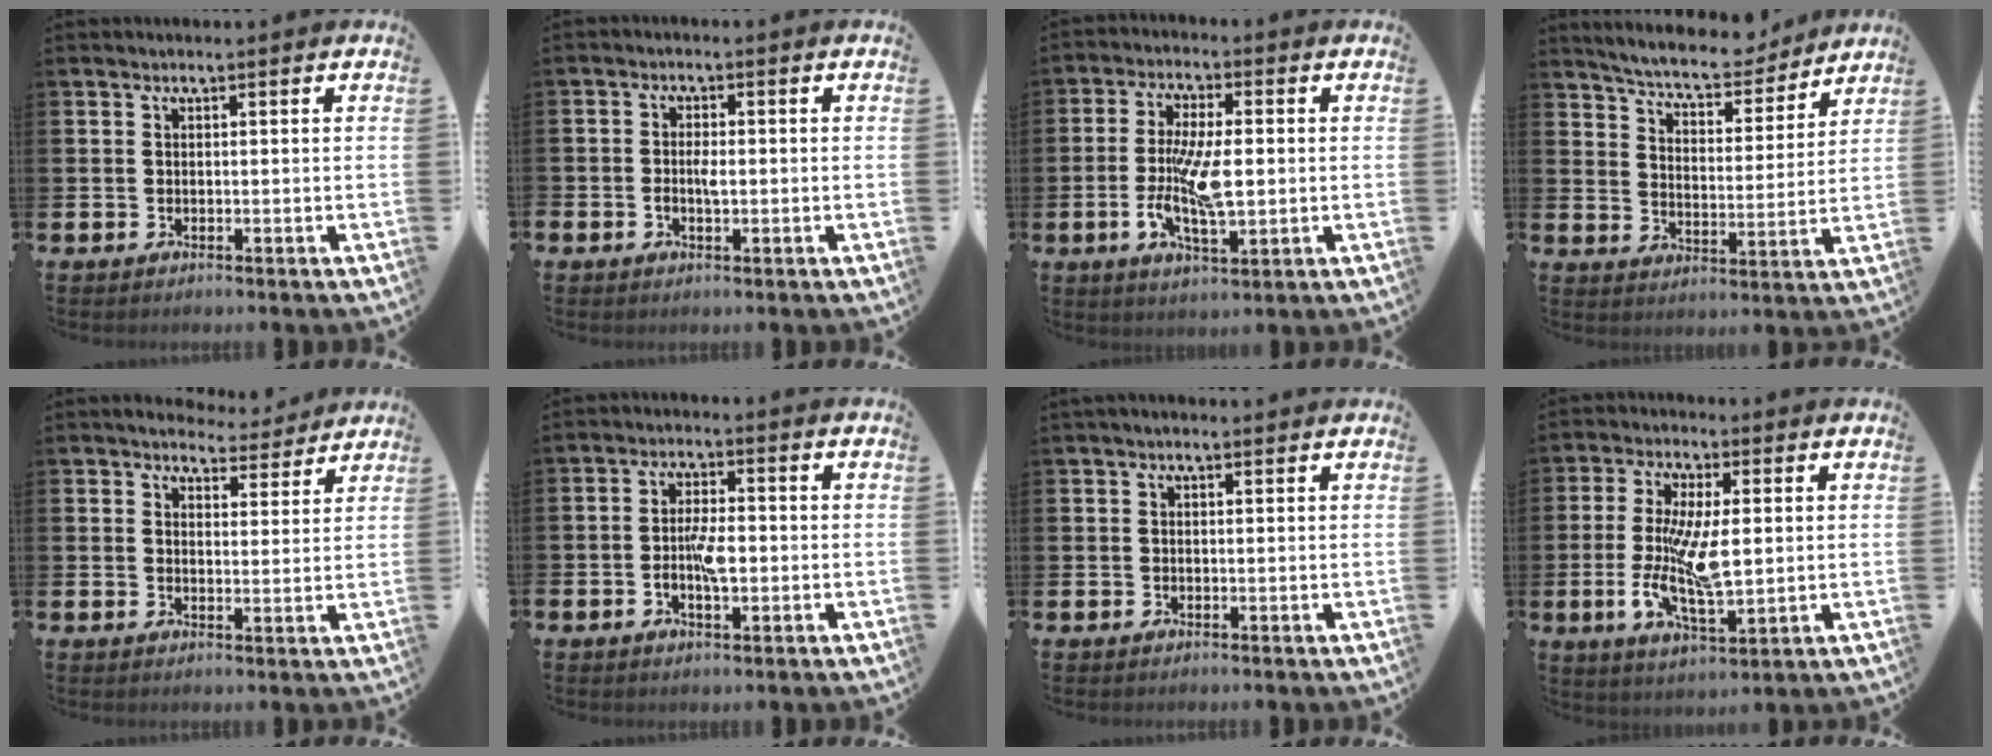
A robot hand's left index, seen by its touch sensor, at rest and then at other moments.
{"total": 1.9, "force": [-0.5, 1.1, 1.5], "torque": [-0.026, 0.001, -0.011]}
{"total": 8.4, "force": [-0.6, 2.9, 7.9], "torque": [-0.158, -0.003, -0.014]}
{"total": 7.0, "force": [6.7, 1.2, 1.5], "torque": [-0.057, -0.046, 0.116]}
{"total": 4.5, "force": [4.3, 1.2, 0.0], "torque": [0.001, -0.034, 0.074]}
{"total": 4.1, "force": [-0.9, 1.8, 3.6], "torque": [-0.056, 0.001, -0.018]}
{"total": 0.6, "force": [0.3, 0.2, 0.5], "torque": [0.000, 0.000, 0.002]}
{"total": 9.4, "force": [0.2, 3.4, 8.7], "torque": [-0.161, -0.006, 0.002]}